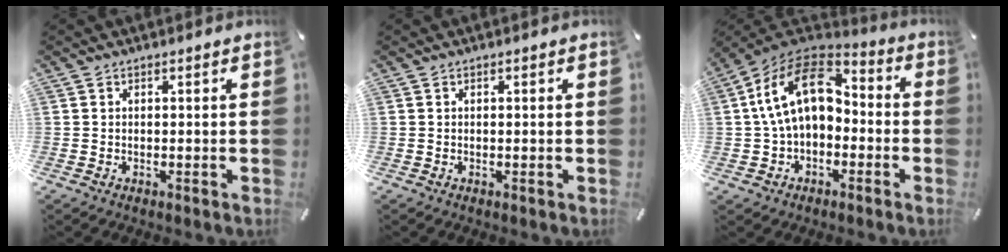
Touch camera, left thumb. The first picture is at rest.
{"total": 0.0}
{"total": 16.3, "force": [1.9, 11.3, 11.6], "torque": [-0.229, 0.012, 0.033]}